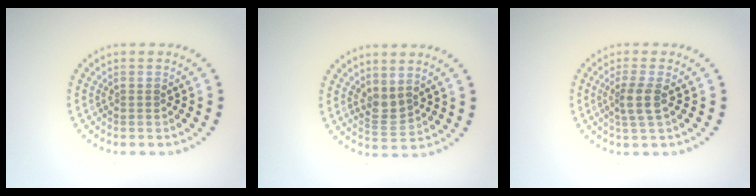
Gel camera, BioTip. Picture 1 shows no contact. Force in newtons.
{"total": 1.9, "press": 1.5, "slide": 1.0}
{"total": 2.3, "press": 1.8, "slide": 1.4}